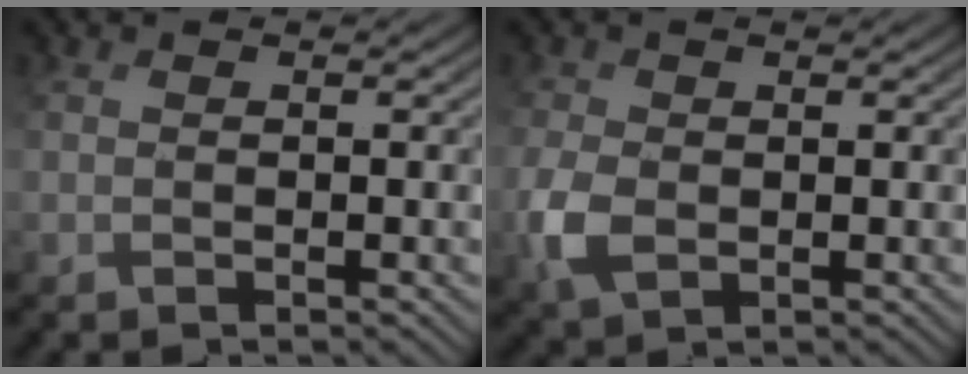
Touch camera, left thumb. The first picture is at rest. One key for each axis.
{"total": 3.0, "fx": -0.3, "fy": 2.4, "fz": 1.8, "tx": -0.064, "ty": -0.003, "tz": -0.007}